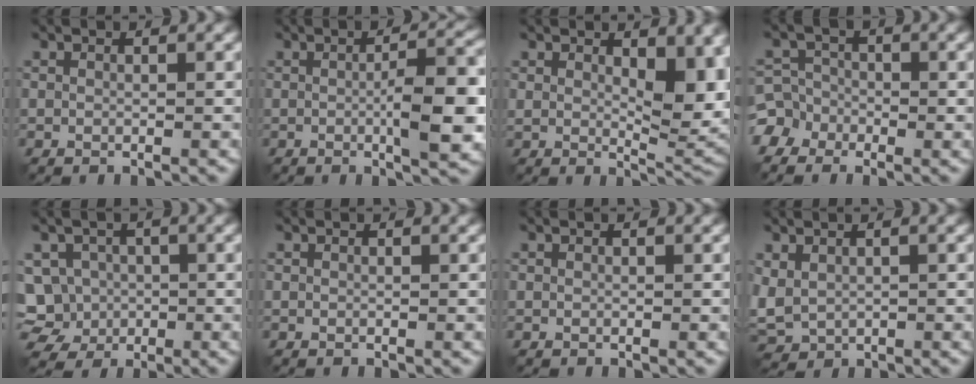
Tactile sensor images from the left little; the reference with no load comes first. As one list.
[{"total": 6.5, "force": [-0.7, 1.6, 6.3], "torque": [-0.094, 0.001, -0.013]}, {"total": 9.1, "force": [2.4, 4.4, 7.6], "torque": [-0.106, -0.009, 0.043]}, {"total": 4.7, "force": [-2.5, 3.9, 0.6], "torque": [0.010, 0.002, -0.063]}, {"total": 8.3, "force": [-0.2, 7.6, 3.5], "torque": [-0.088, 0.011, -0.032]}, {"total": 0.0}, {"total": 0.0}, {"total": 2.7, "force": [0.6, 1.9, 1.7], "torque": [-0.052, 0.000, 0.016]}]